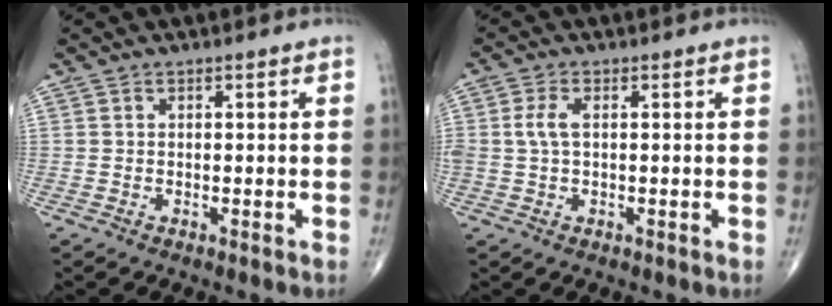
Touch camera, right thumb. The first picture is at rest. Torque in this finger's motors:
{"motor_torque": [0.10, 0.03, 0.41, 0.31, 0.24]}